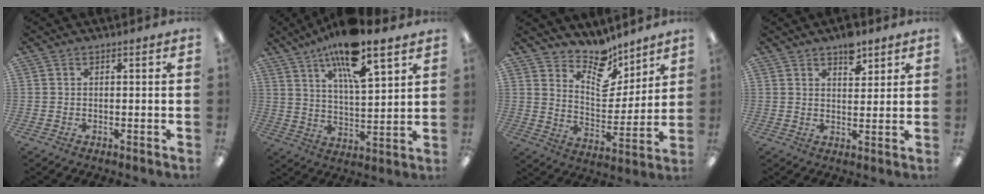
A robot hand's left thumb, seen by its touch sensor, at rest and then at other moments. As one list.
[{"total": 14.9, "force": [10.8, 3.5, 9.6], "torque": [-0.165, -0.055, 0.177]}, {"total": 11.5, "force": [9.6, 5.0, 3.8], "torque": [-0.063, -0.075, 0.179]}, {"total": 6.0, "force": [4.3, 3.0, 3.0], "torque": [-0.029, -0.023, 0.071]}]